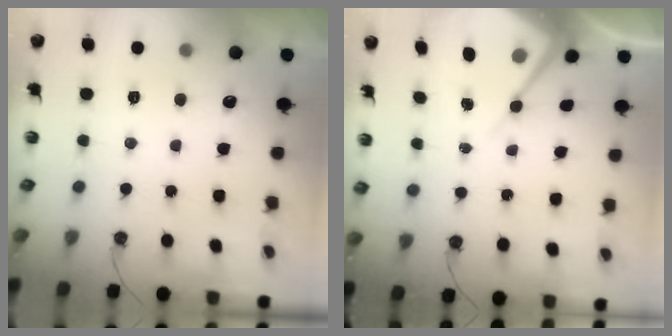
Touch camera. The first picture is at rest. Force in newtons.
{"total": 7.6, "press": 7.6, "slide": 0.7}